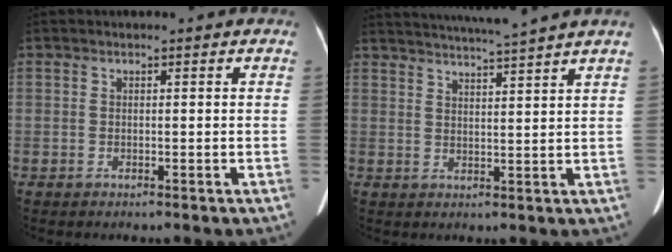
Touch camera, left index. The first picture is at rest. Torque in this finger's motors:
{"motor_torque": [1.03, -1.11, 0.11, 0.10]}